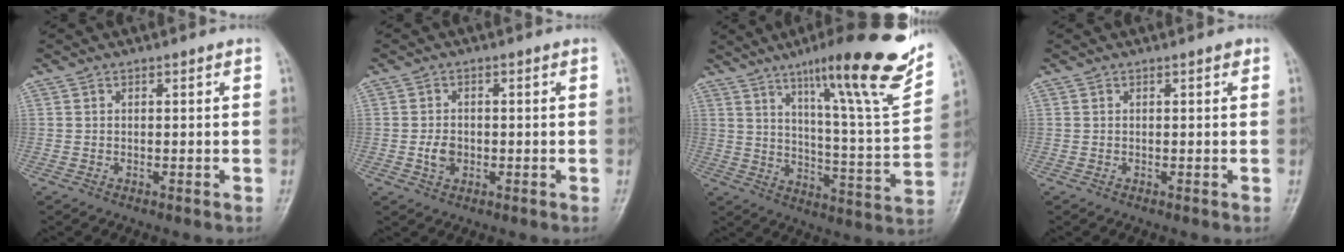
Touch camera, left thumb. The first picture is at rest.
{"total": 3.3, "force": [-0.7, 2.5, 2.0], "torque": [-0.028, 0.004, -0.013]}
{"total": 23.2, "force": [14.6, 3.1, 17.8], "torque": [-0.234, -0.061, 0.223]}
{"total": 0.5, "force": [0.3, 0.2, 0.4], "torque": [-0.006, -0.001, 0.001]}